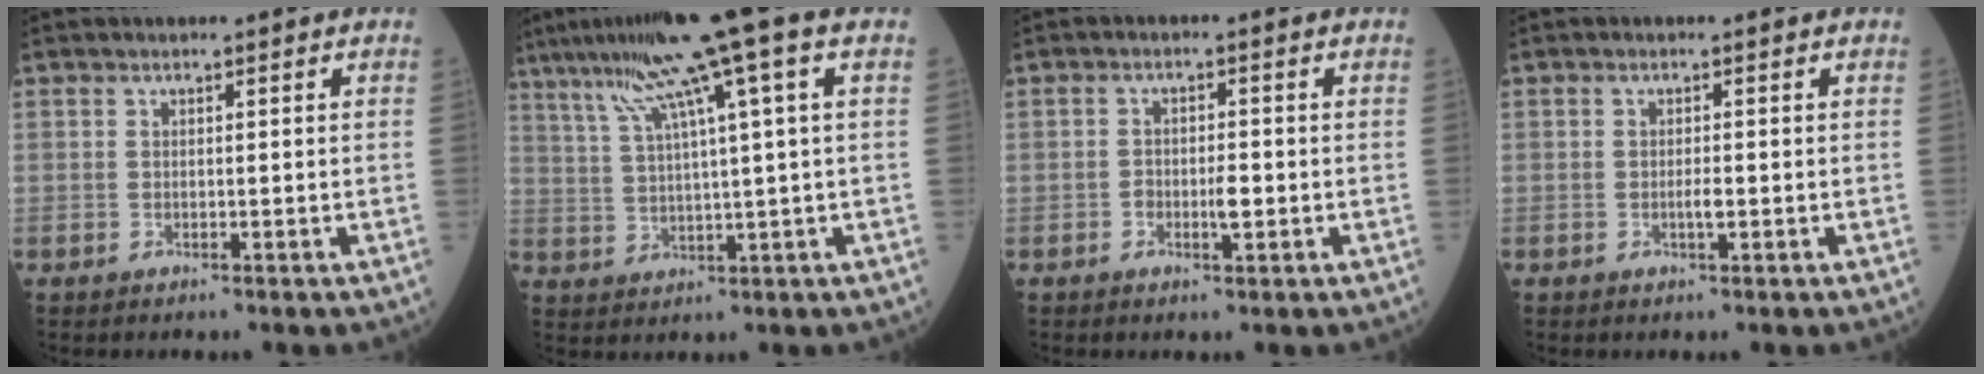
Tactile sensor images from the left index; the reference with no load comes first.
{"total": 13.4, "force": [7.4, -1.1, 11.2], "torque": [-0.188, 0.038, 0.121]}
{"total": 2.5, "force": [-0.7, 0.9, 2.2], "torque": [-0.038, 0.002, -0.009]}
{"total": 1.2, "force": [-0.2, 0.1, 1.2], "torque": [-0.024, -0.002, -0.003]}